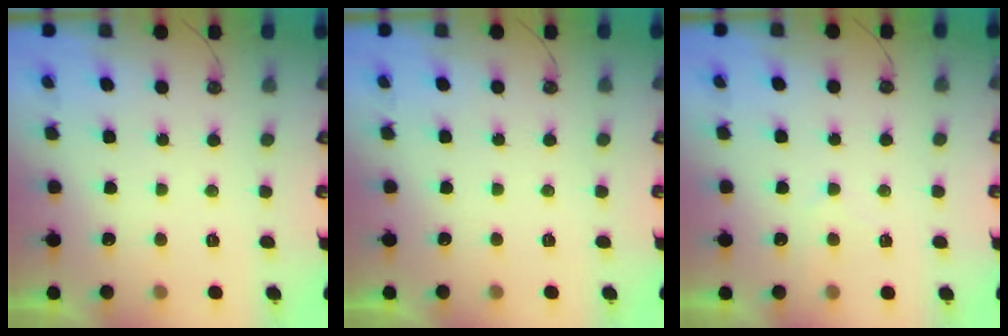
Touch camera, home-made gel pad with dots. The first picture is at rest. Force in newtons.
{"total": 0.0}
{"total": 4.4, "press": 4.4, "slide": 0.5}